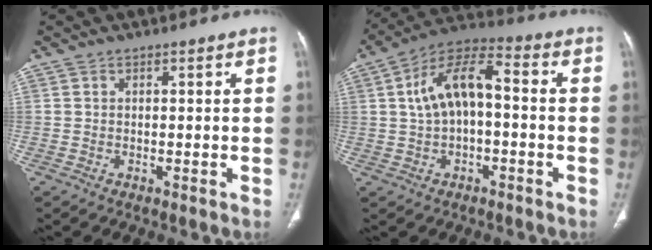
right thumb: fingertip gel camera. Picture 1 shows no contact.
{"total": 11.9, "force": [0.6, 6.0, 10.2], "torque": [-0.186, 0.041, 0.000]}